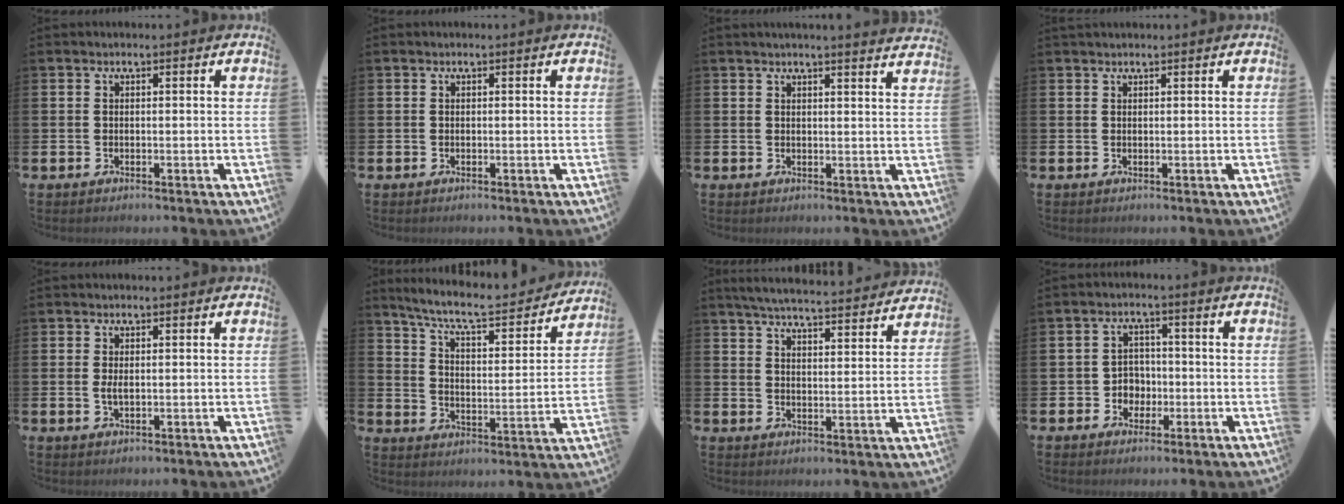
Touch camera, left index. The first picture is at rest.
{"total": 0.0}
{"total": 2.5, "force": [2.4, -0.5, 0.1], "torque": [0.000, -0.015, 0.043]}
{"total": 0.7, "force": [0.7, 0.0, 0.1], "torque": [0.002, 0.000, 0.012]}
{"total": 1.5, "force": [0.1, 0.6, 1.3], "torque": [-0.027, 0.002, 0.001]}
{"total": 8.3, "force": [7.5, 1.4, 3.3], "torque": [-0.090, -0.052, 0.125]}
{"total": 5.8, "force": [5.7, 0.3, 1.2], "torque": [-0.038, -0.043, 0.100]}
{"total": 3.3, "force": [-0.8, 3.1, 0.9], "torque": [-0.020, 0.002, -0.023]}